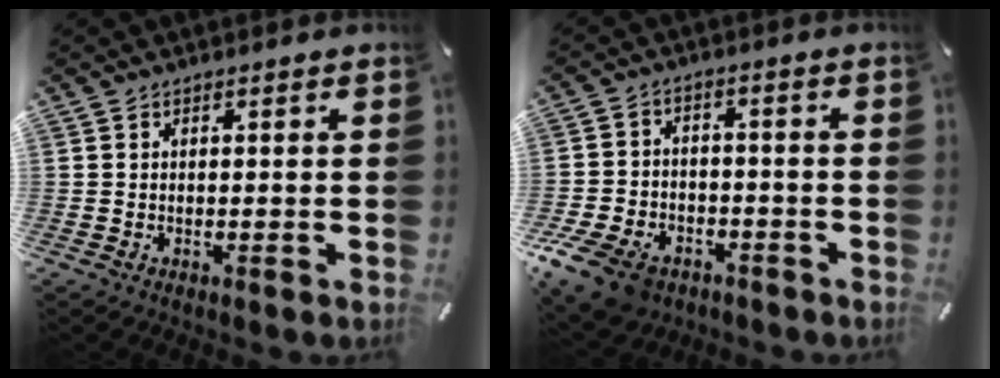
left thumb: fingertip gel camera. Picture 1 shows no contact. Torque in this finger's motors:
{"motor_torque": [0.92, 2.54, 0.51, 0.39, 0.08]}